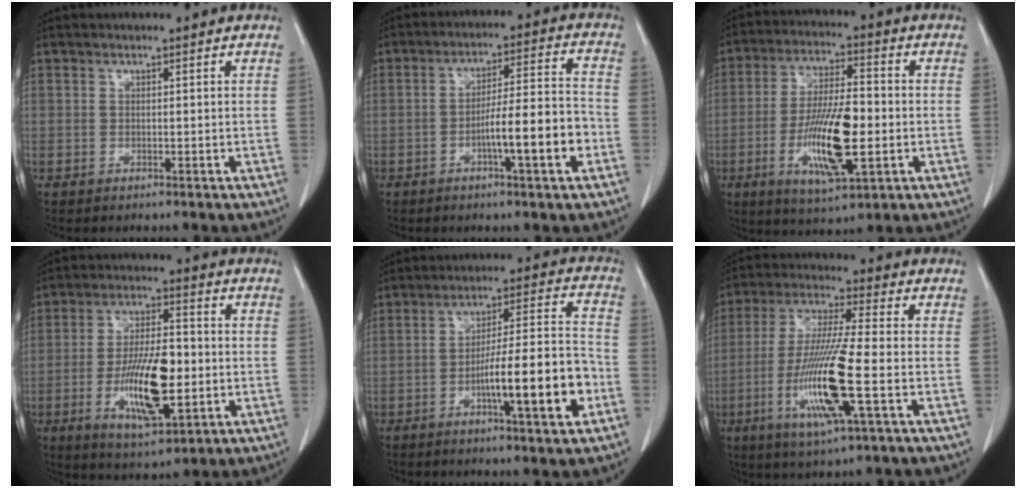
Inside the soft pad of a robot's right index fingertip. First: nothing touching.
{"total": 10.1, "force": [-3.5, 0.5, 9.4], "torque": [-0.148, 0.011, -0.055]}
{"total": 13.3, "force": [-3.0, 3.2, 12.6], "torque": [-0.242, -0.009, -0.049]}
{"total": 13.1, "force": [-2.7, 4.1, 12.2], "torque": [-0.226, -0.004, -0.041]}
{"total": 13.4, "force": [-4.7, 0.9, 12.5], "torque": [-0.195, 0.009, -0.070]}
{"total": 14.1, "force": [-3.9, 0.4, 13.5], "torque": [-0.278, -0.019, -0.078]}